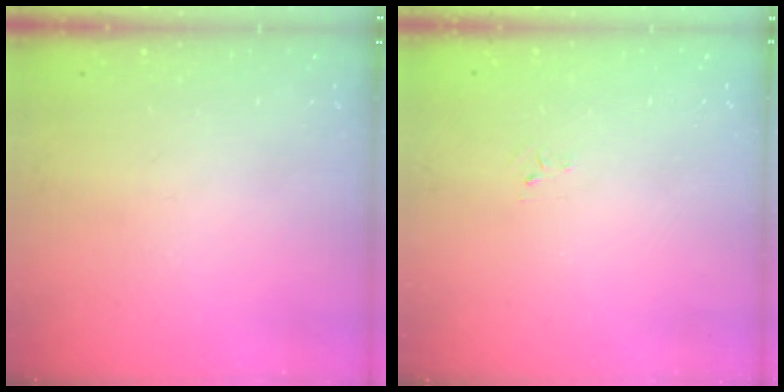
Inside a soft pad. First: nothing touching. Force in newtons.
{"total": 2.6, "press": 2.6, "slide": 0.4}